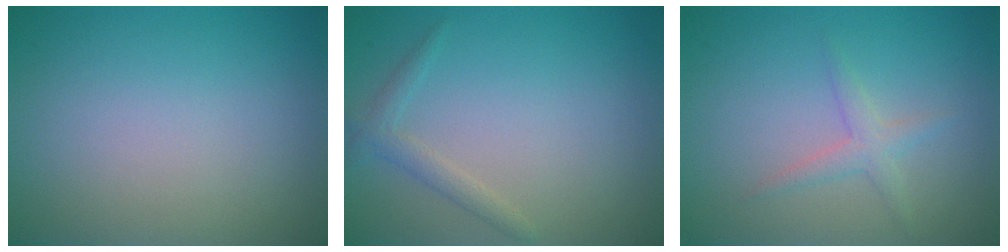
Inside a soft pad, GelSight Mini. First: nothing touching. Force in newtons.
{"total": 1.5, "press": 1.5, "slide": 0.1}
{"total": 1.6, "press": 1.6, "slide": 0.1}